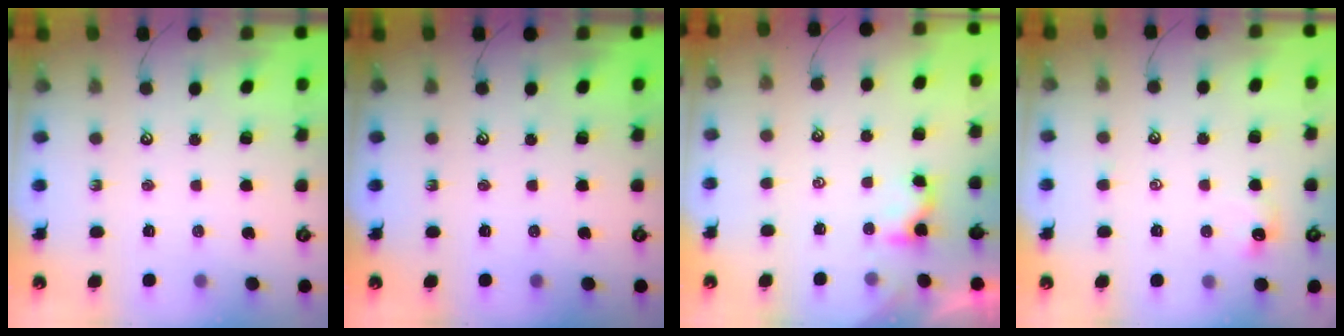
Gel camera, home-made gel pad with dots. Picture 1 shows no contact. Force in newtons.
{"total": 0.0}
{"total": 2.9, "press": 2.9, "slide": 0.2}
{"total": 0.8, "press": 0.5, "slide": 0.6}